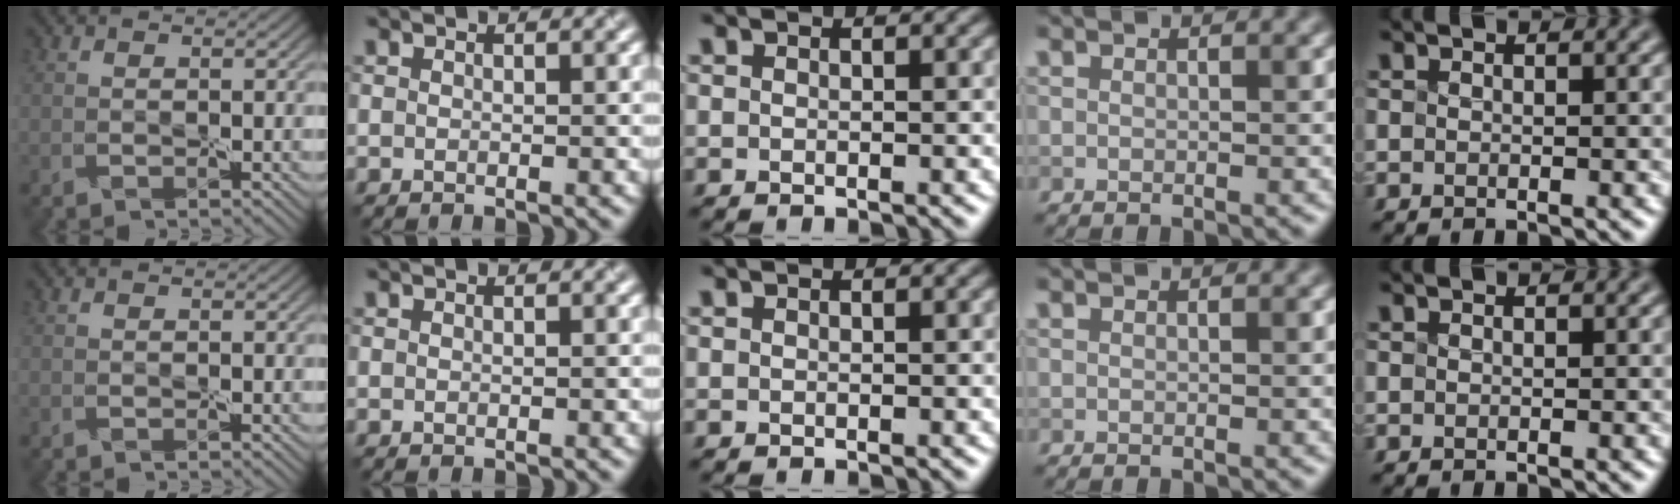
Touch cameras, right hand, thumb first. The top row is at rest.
{}